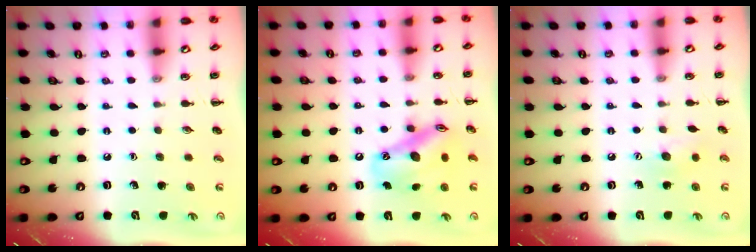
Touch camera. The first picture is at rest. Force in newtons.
{"total": 15.2, "press": 14.7, "slide": 3.6}
{"total": 7.8, "press": 7.7, "slide": 1.5}